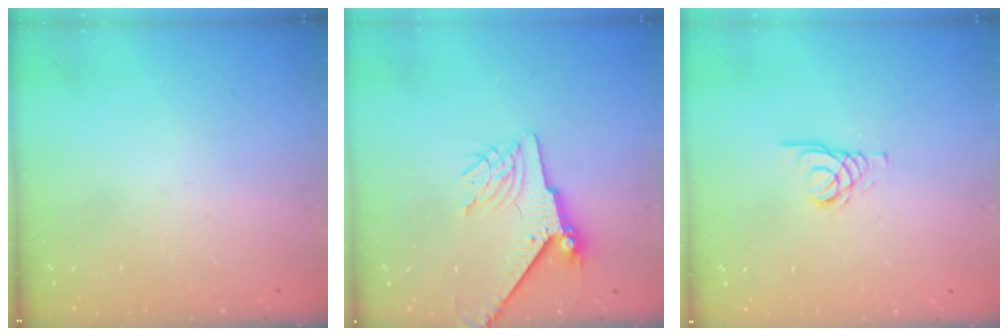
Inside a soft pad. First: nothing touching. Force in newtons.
{"total": 7.3, "press": 7.2, "slide": 1.1}
{"total": 2.1, "press": 2.1, "slide": 0.2}